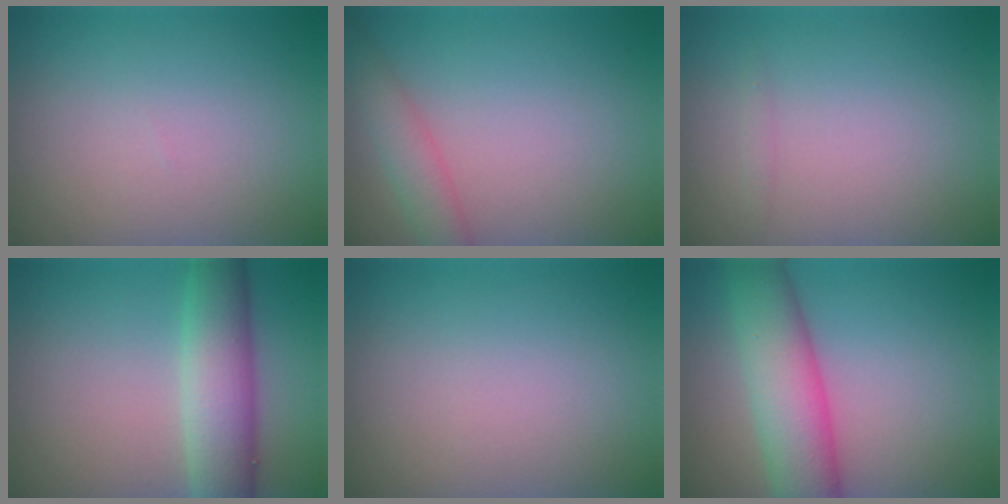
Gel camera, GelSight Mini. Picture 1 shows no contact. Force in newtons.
{"total": 3.0, "press": 3.0, "slide": 0.1}
{"total": 0.5, "press": 0.5, "slide": 0.0}
{"total": 6.4, "press": 6.4, "slide": 0.2}
{"total": 0.0}
{"total": 7.7, "press": 7.7, "slide": 0.3}